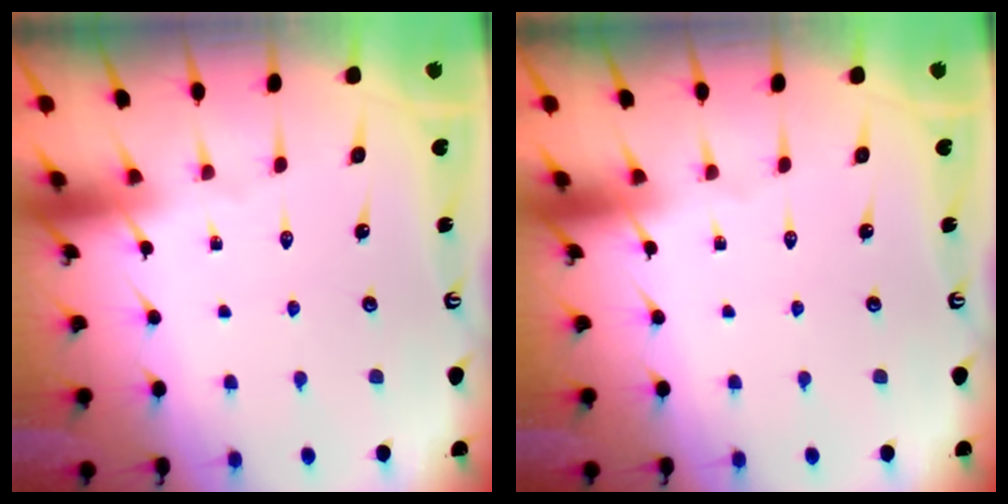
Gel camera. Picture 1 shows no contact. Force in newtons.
{"total": 0.0}